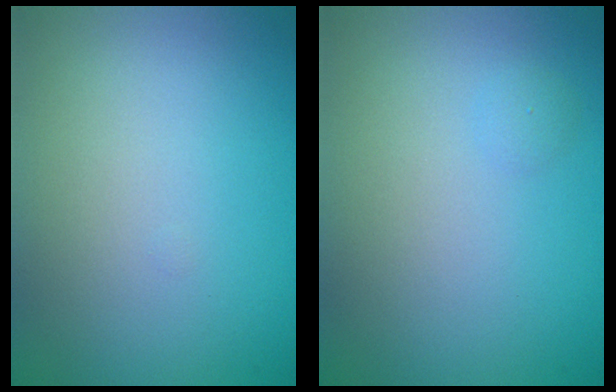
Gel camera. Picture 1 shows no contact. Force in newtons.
{"total": 0.6, "press": 0.6, "slide": 0.0}